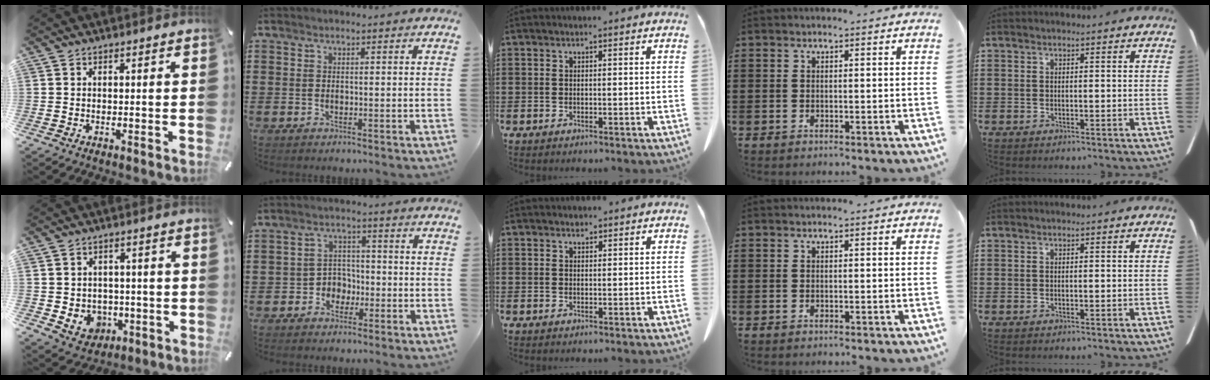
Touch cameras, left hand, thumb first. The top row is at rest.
{"thumb": {"total": 6.4, "force": [0.0, 6.3, 1.2], "torque": [-0.027, -0.005, 0.008]}, "index": {"total": 3.6, "force": [-1.9, 2.9, 1.0], "torque": [-0.029, 0.008, -0.043]}, "middle": {"total": 0.8, "force": [0.8, 0.3, 0.2], "torque": [-0.005, -0.002, 0.016]}}